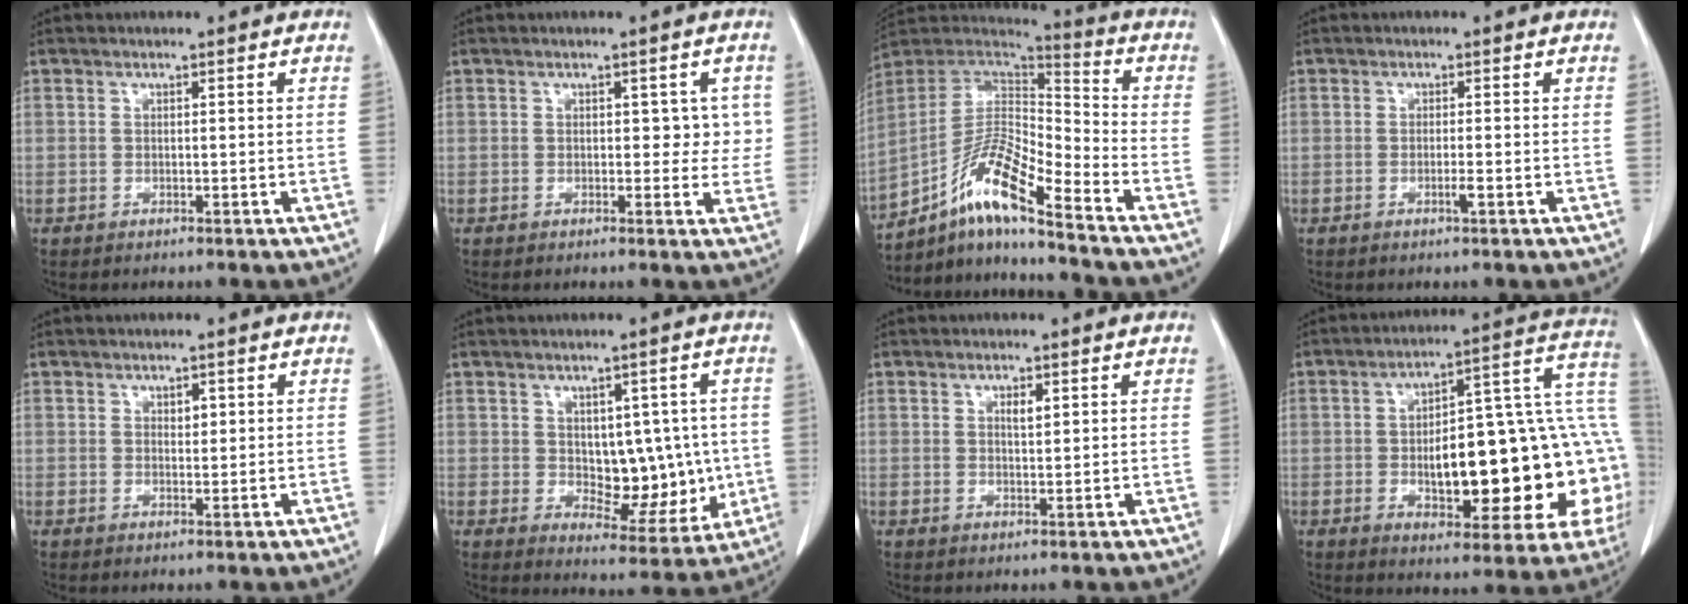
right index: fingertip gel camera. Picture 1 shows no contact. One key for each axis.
{"total": 3.6, "fx": 0.6, "fy": 2.3, "fz": 2.7, "tx": -0.018, "ty": 0.012, "tz": 0.006}
{"total": 14.3, "fx": -9.4, "fy": 1.3, "fz": 10.6, "tx": -0.201, "ty": 0.013, "tz": -0.171}
{"total": 1.4, "fx": -0.6, "fy": 0.0, "fz": 1.3, "tx": -0.027, "ty": -0.003, "tz": -0.010}
{"total": 1.2, "fx": 0.6, "fy": 0.7, "fz": 0.8, "tx": -0.010, "ty": -0.003, "tz": 0.010}
{"total": 9.5, "fx": 0.3, "fy": 5.7, "fz": 7.7, "tx": -0.084, "ty": 0.006, "tz": 0.024}
{"total": 1.6, "fx": 0.8, "fy": 0.5, "fz": 1.4, "tx": -0.024, "ty": -0.002, "tz": 0.013}
{"total": 26.3, "fx": -3.2, "fy": 8.1, "fz": 24.8, "tx": -0.256, "ty": 0.040, "tz": -0.027}